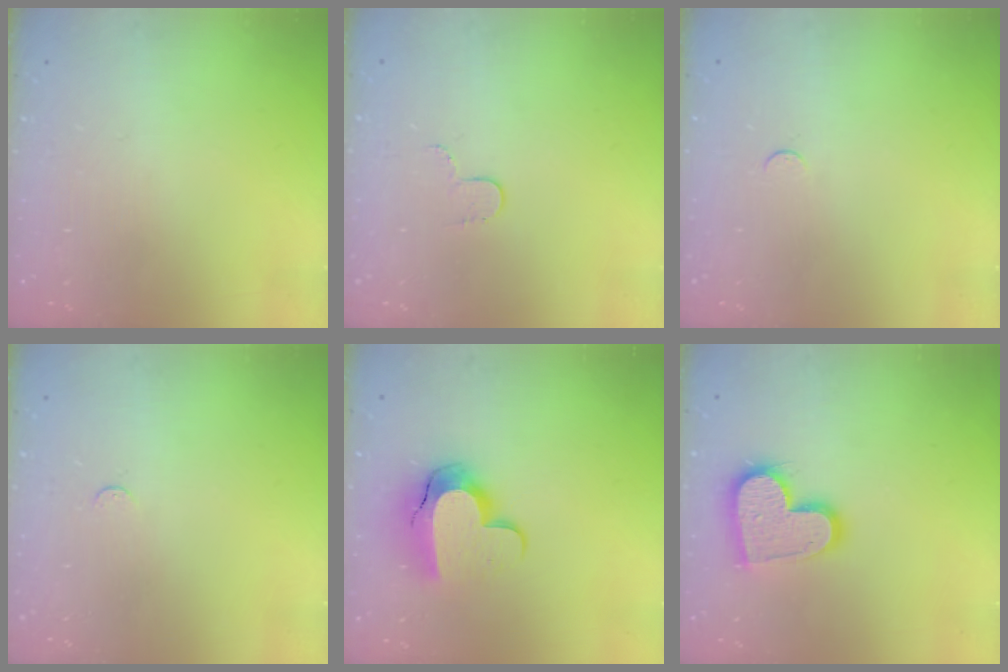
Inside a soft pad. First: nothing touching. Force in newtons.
{"total": 4.4, "press": 4.3, "slide": 0.5}
{"total": 2.4, "press": 2.4, "slide": 0.3}
{"total": 2.7, "press": 2.7, "slide": 0.2}
{"total": 12.1, "press": 12.1, "slide": 0.9}
{"total": 15.2, "press": 15.2, "slide": 0.9}